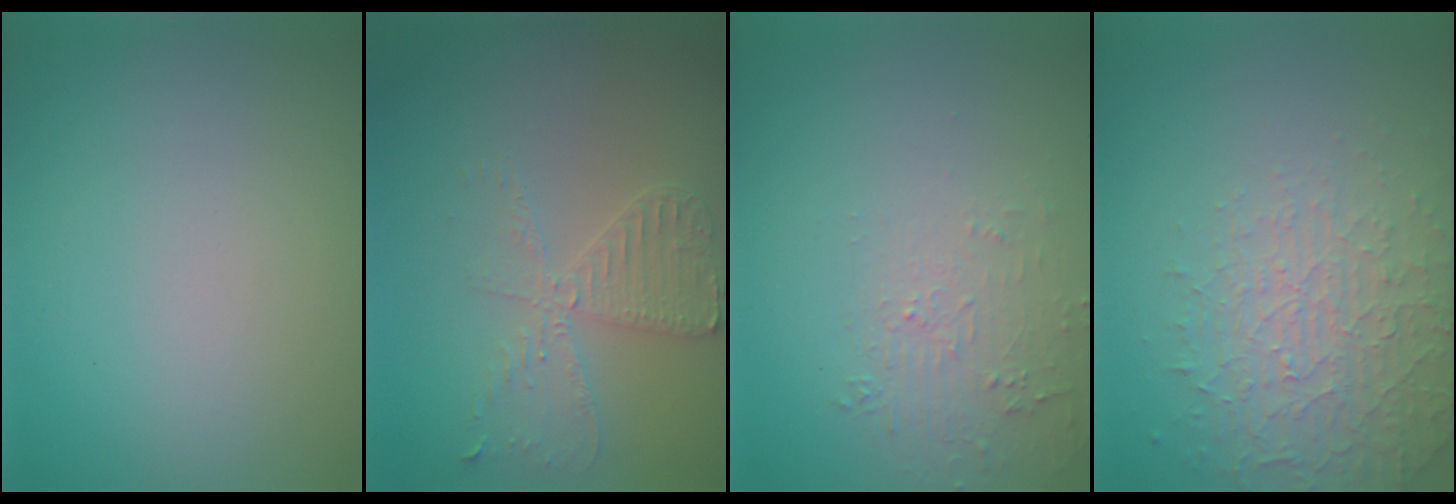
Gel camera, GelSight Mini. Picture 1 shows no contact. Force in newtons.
{"total": 3.5, "press": 3.0, "slide": 1.8}
{"total": 1.7, "press": 0.5, "slide": 1.7}
{"total": 4.6, "press": 3.1, "slide": 3.3}